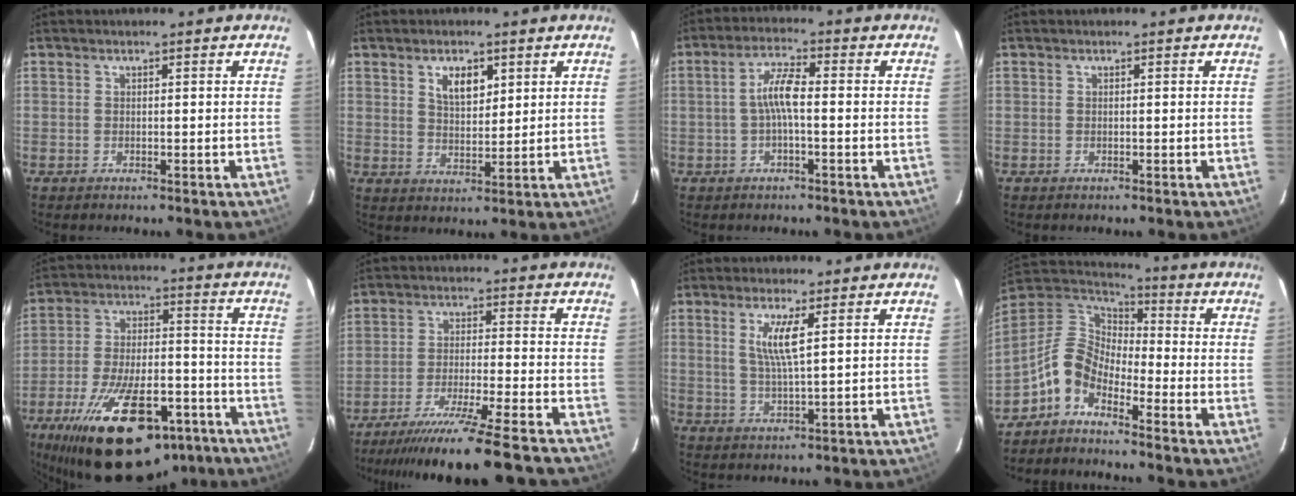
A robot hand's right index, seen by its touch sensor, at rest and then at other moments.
{"total": 5.4, "force": [2.6, 2.8, 3.9], "torque": [-0.064, 0.005, 0.049]}
{"total": 5.1, "force": [-0.7, 1.0, 5.0], "torque": [-0.101, 0.012, -0.013]}
{"total": 0.0}
{"total": 26.7, "force": [-17.4, 11.4, 16.8], "torque": [-0.306, -0.017, -0.256]}
{"total": 19.6, "force": [-17.6, -1.3, 8.4], "torque": [-0.162, -0.044, -0.274]}
{"total": 5.6, "force": [2.0, 0.2, 5.3], "torque": [-0.105, -0.008, 0.040]}
{"total": 9.0, "force": [-5.6, 4.8, 5.1], "torque": [-0.108, 0.025, -0.129]}